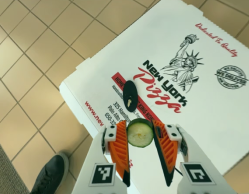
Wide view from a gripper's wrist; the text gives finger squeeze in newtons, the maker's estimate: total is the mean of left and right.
{"total": 7.2, "left": 7.3, "right": 7.2}